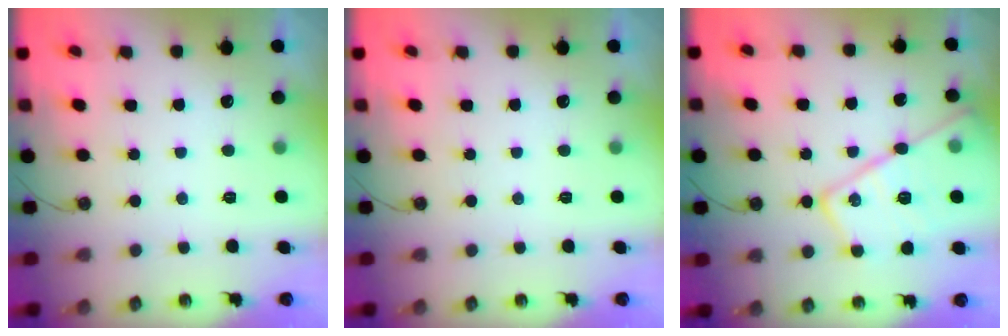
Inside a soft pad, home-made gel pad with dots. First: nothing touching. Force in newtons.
{"total": 0.0}
{"total": 21.2, "press": 21.1, "slide": 1.9}